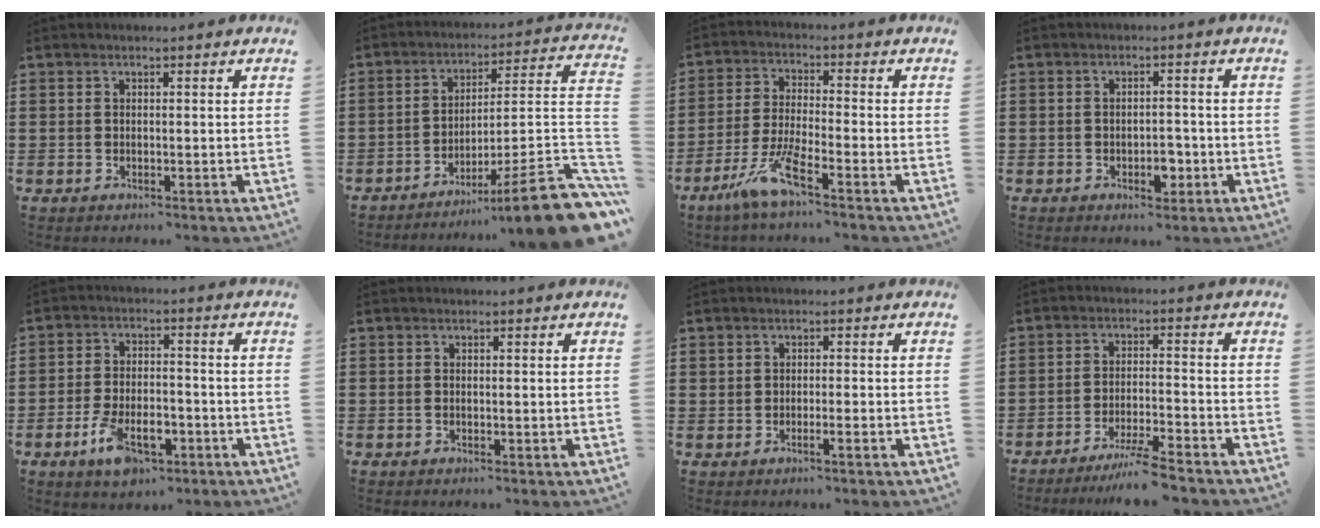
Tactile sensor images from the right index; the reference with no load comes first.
{"total": 12.0, "force": [-7.4, 0.3, 9.4], "torque": [-0.133, 0.006, -0.135]}
{"total": 7.3, "force": [-4.8, 0.3, 5.5], "torque": [-0.130, -0.020, -0.095]}
{"total": 3.8, "force": [-1.6, 1.9, 2.9], "torque": [-0.049, 0.004, -0.028]}
{"total": 7.2, "force": [-3.6, 3.4, 5.2], "torque": [-0.109, 0.005, -0.068]}
{"total": 0.0}
{"total": 1.0, "force": [-0.5, -0.2, 0.8], "torque": [-0.017, -0.008, -0.008]}
{"total": 5.8, "force": [-5.1, -0.6, 2.6], "torque": [-0.050, -0.015, -0.098]}